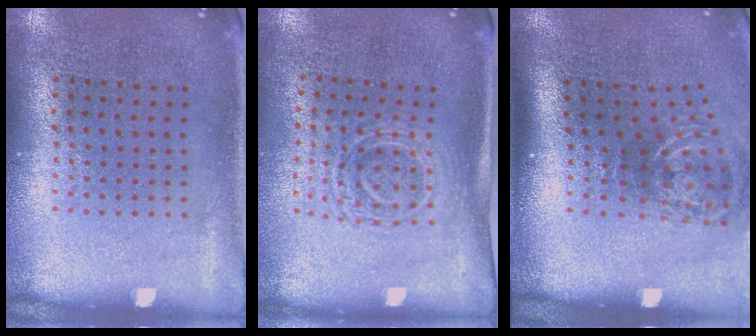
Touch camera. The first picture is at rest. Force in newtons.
{"total": 1.6, "press": 1.3, "slide": 0.9}
{"total": 2.1, "press": 1.3, "slide": 1.7}